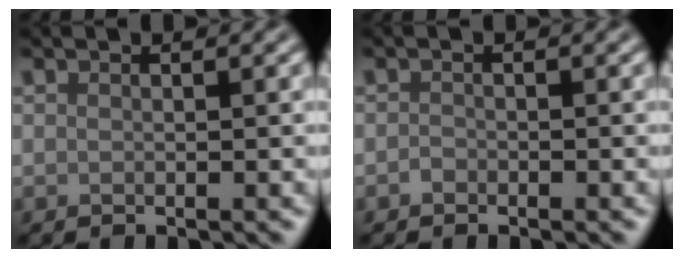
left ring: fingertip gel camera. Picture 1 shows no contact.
{"total": 0.6, "force": [-0.4, 0.4, 0.1], "torque": [-0.001, -0.002, -0.009]}